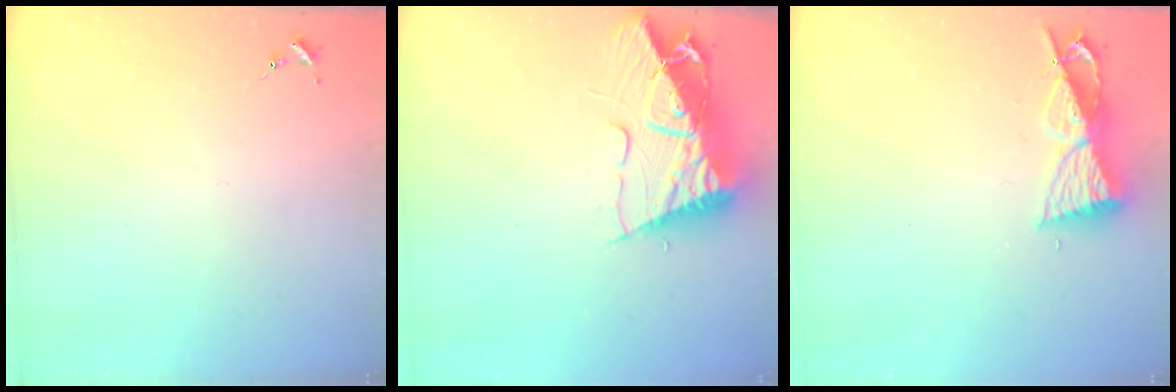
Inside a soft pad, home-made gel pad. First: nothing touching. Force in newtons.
{"total": 13.6, "press": 13.6, "slide": 1.1}
{"total": 8.7, "press": 8.6, "slide": 1.0}